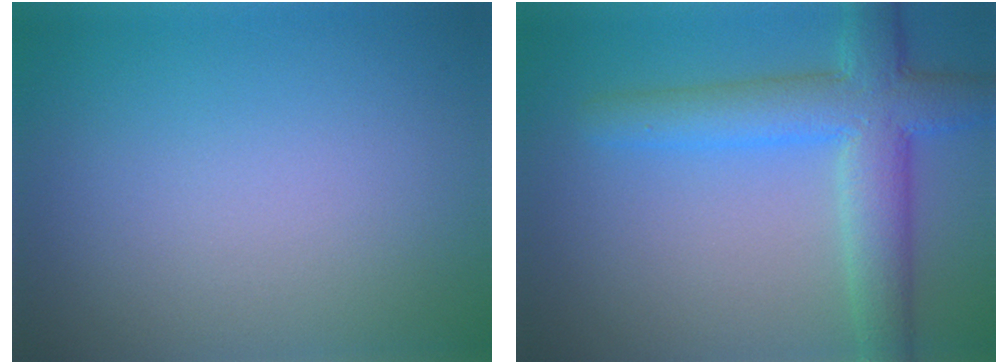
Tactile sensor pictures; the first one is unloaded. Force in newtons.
{"total": 6.8, "press": 6.8, "slide": 0.2}